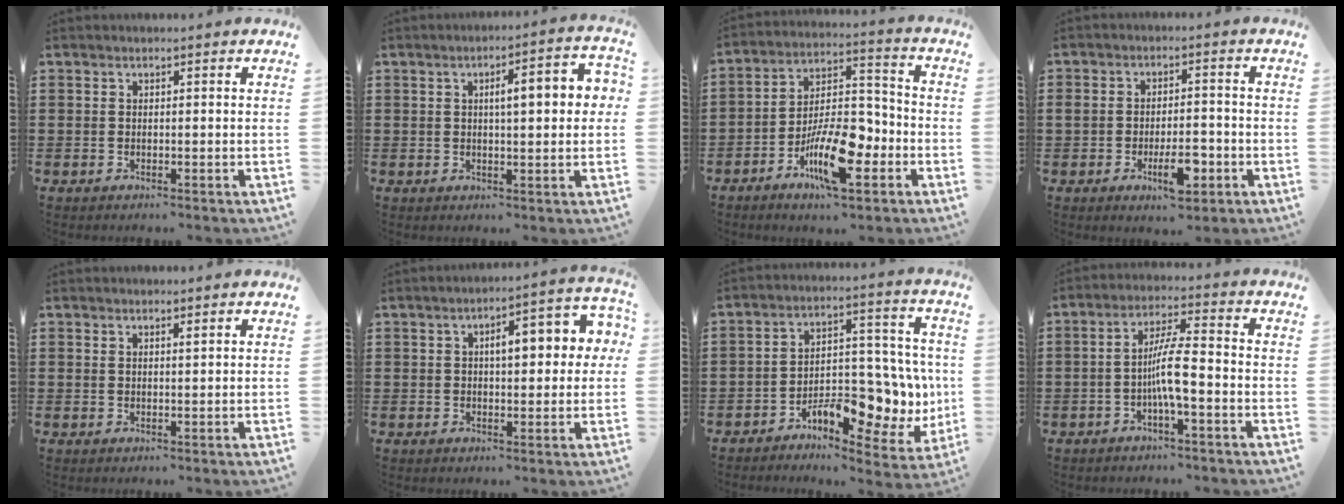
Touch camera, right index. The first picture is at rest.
{"total": 6.1, "force": [0.9, 1.6, 5.8], "torque": [-0.093, 0.001, 0.007]}
{"total": 12.0, "force": [-5.6, 4.7, 9.4], "torque": [-0.189, 0.012, -0.104]}
{"total": 6.2, "force": [-2.6, 2.7, 5.0], "torque": [-0.092, 0.005, -0.047]}
{"total": 1.0, "force": [0.9, 0.2, 0.4], "torque": [-0.008, 0.000, 0.018]}
{"total": 6.7, "force": [1.5, 2.7, 6.0], "torque": [-0.086, -0.002, 0.014]}
{"total": 10.9, "force": [-3.8, 5.9, 8.3], "torque": [-0.110, 0.002, -0.063]}
{"total": 6.7, "force": [-1.7, 1.0, 6.4], "torque": [-0.125, 0.000, -0.038]}